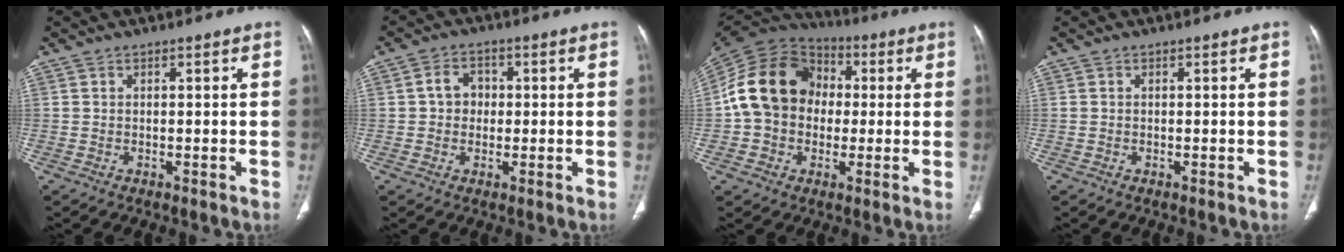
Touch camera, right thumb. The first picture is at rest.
{"total": 4.5, "force": [0.3, 3.8, 2.5], "torque": [-0.024, 0.010, 0.000]}
{"total": 17.1, "force": [0.5, 14.1, 9.7], "torque": [-0.164, 0.033, 0.000]}
{"total": 0.0}